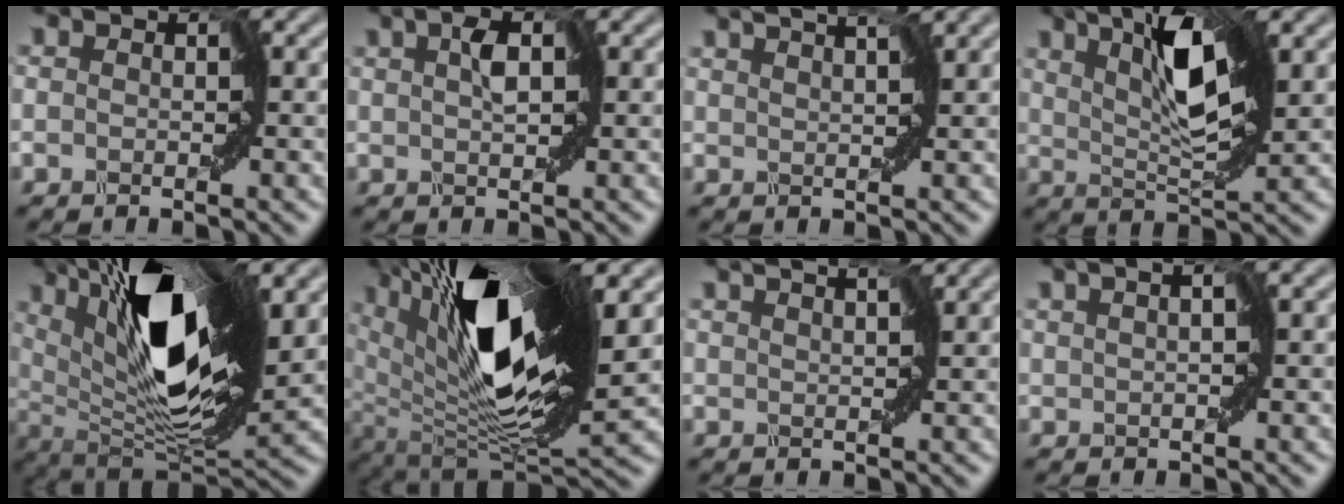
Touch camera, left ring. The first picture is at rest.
{"total": 1.6, "force": [0.9, 0.2, 1.3], "torque": [-0.031, 0.000, 0.021]}
{"total": 2.2, "force": [1.9, -0.4, 1.1], "torque": [-0.027, 0.005, 0.028]}
{"total": 5.1, "force": [2.9, 0.2, 4.2], "torque": [-0.080, -0.001, 0.059]}
{"total": 11.8, "force": [5.2, 3.3, 10.1], "torque": [-0.165, -0.006, 0.094]}
{"total": 13.2, "force": [5.5, 3.8, 11.4], "torque": [-0.205, -0.006, 0.103]}
{"total": 1.6, "force": [1.5, -0.3, 0.6], "torque": [-0.023, 0.002, 0.023]}
{"total": 0.9, "force": [0.4, -0.8, 0.2], "torque": [-0.014, -0.004, 0.016]}